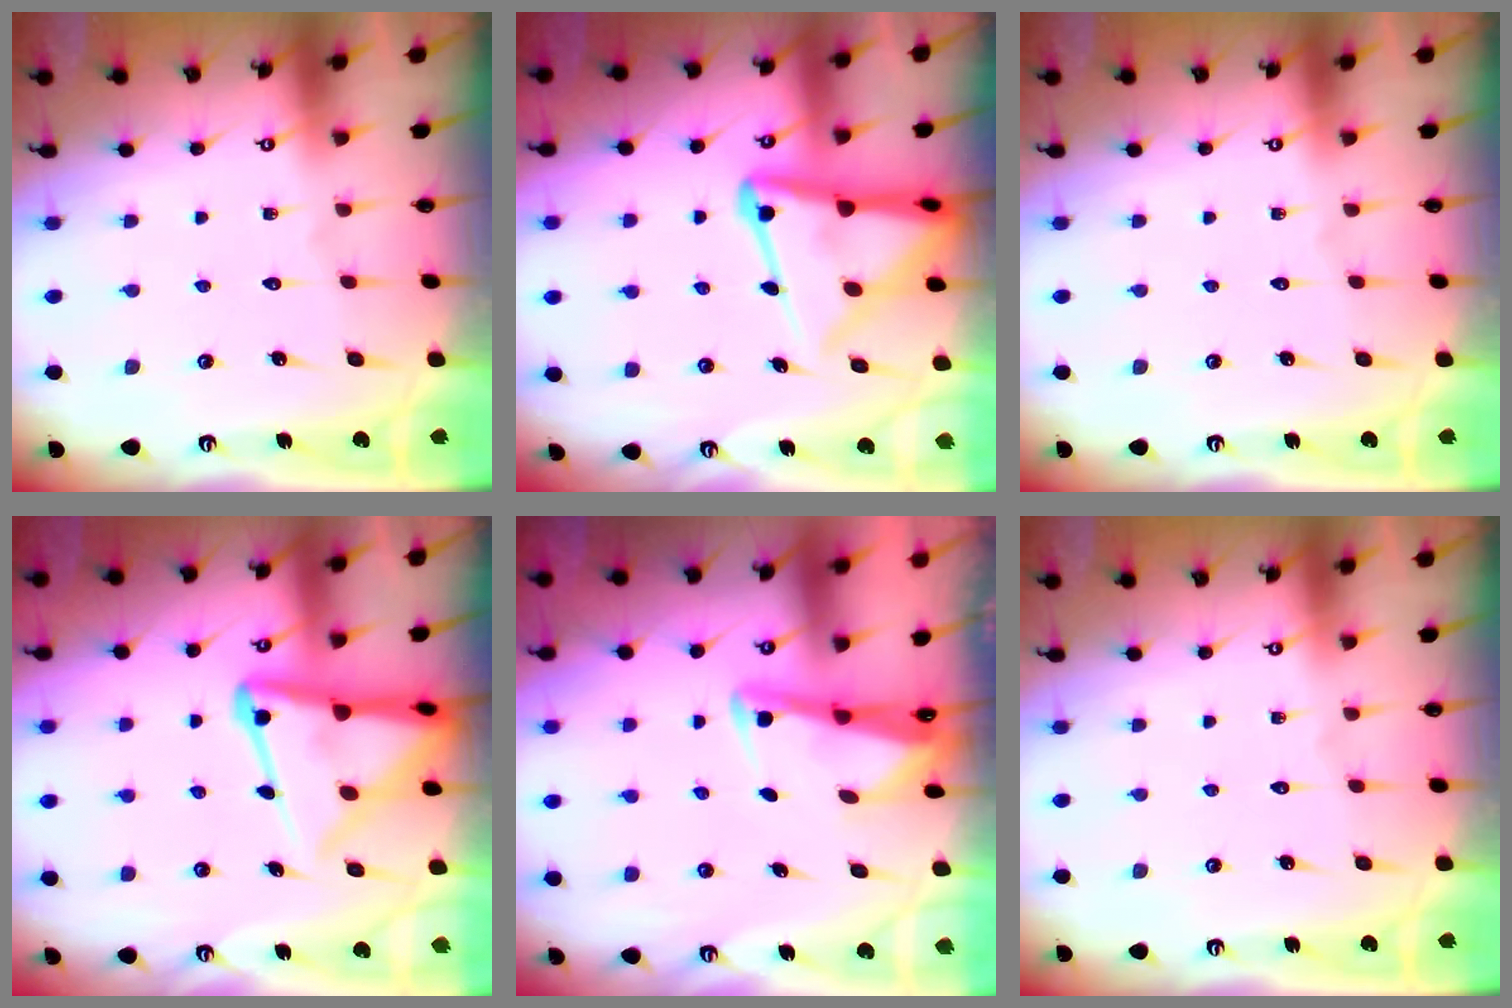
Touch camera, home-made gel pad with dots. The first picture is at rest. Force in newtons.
{"total": 12.1, "press": 12.0, "slide": 1.3}
{"total": 0.0}
{"total": 12.1, "press": 12.0, "slide": 1.3}
{"total": 3.0, "press": 3.0, "slide": 0.6}
{"total": 0.0}